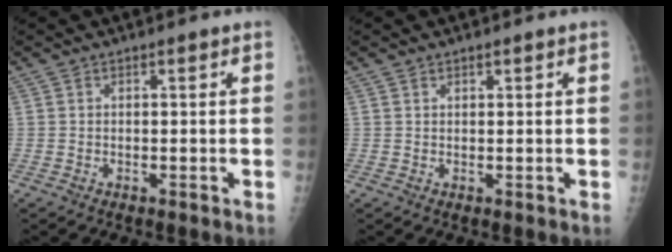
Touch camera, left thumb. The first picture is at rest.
{"total": 0.6, "force": [0.4, 0.3, 0.2], "torque": [0.002, -0.002, 0.007]}